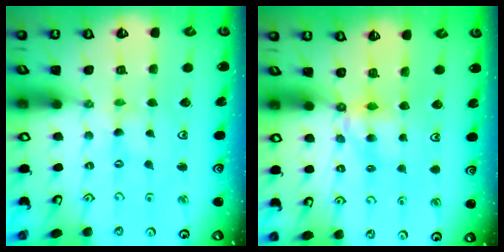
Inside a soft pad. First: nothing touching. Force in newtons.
{"total": 5.2, "press": 5.2, "slide": 0.6}